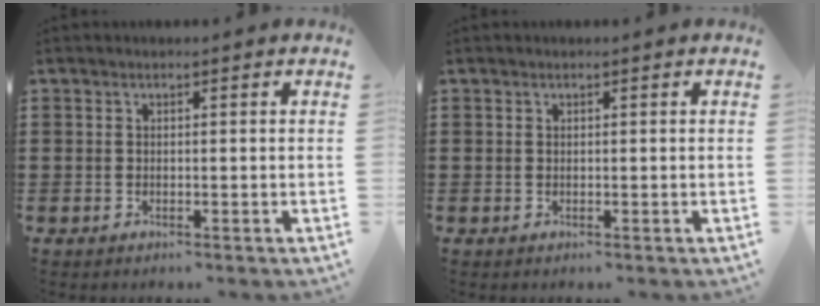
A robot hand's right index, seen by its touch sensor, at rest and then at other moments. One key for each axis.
{"total": 0.0}